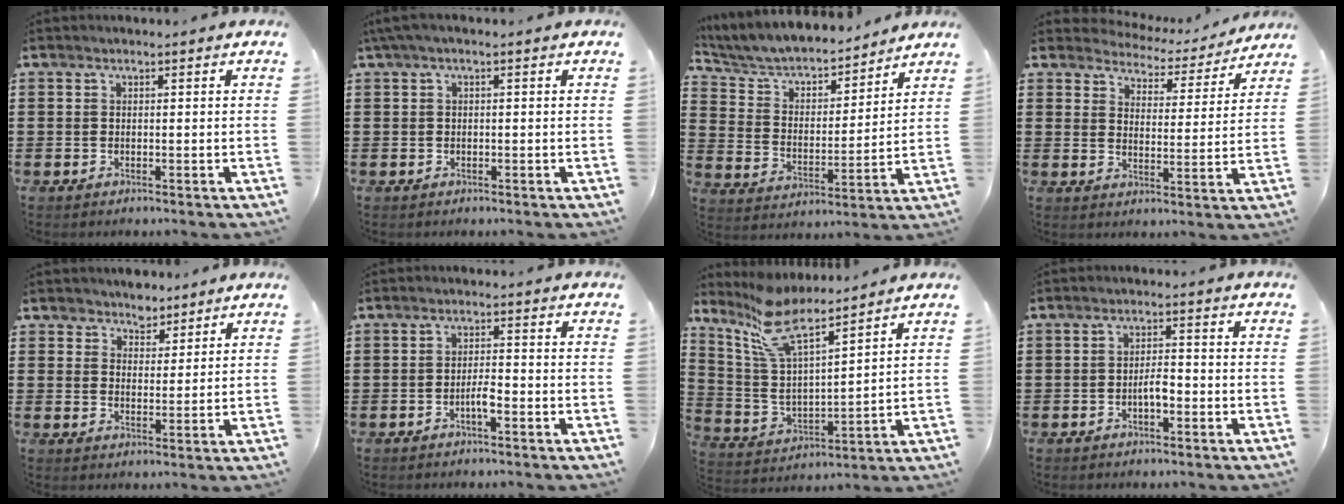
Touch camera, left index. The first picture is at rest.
{"total": 1.2, "force": [-0.5, 0.2, 1.1], "torque": [-0.015, -0.004, -0.009]}
{"total": 5.3, "force": [5.0, 1.2, 1.3], "torque": [-0.052, -0.037, 0.078]}
{"total": 3.6, "force": [3.5, 0.6, -0.3], "torque": [-0.021, -0.028, 0.056]}
{"total": 3.6, "force": [3.1, 1.9, -0.2], "torque": [-0.013, 0.001, 0.057]}
{"total": 2.6, "force": [-1.4, 0.5, 2.2], "torque": [-0.042, 0.006, -0.026]}
{"total": 8.6, "force": [7.1, 1.4, 4.7], "torque": [-0.126, -0.039, 0.122]}
{"total": 2.7, "force": [-1.1, 0.9, 2.3], "torque": [-0.044, 0.008, -0.023]}